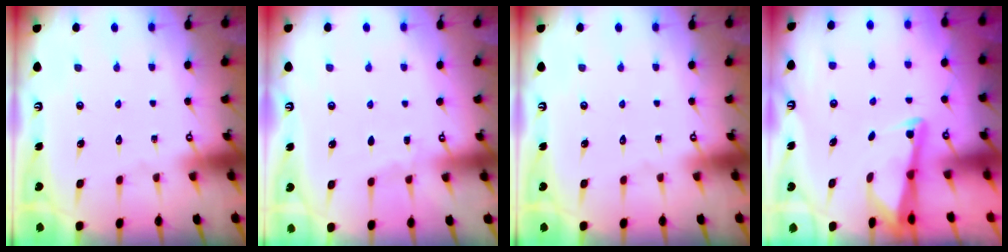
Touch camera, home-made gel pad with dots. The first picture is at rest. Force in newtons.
{"total": 2.9, "press": 2.9, "slide": 0.4}
{"total": 0.0}
{"total": 2.9, "press": 2.9, "slide": 0.2}